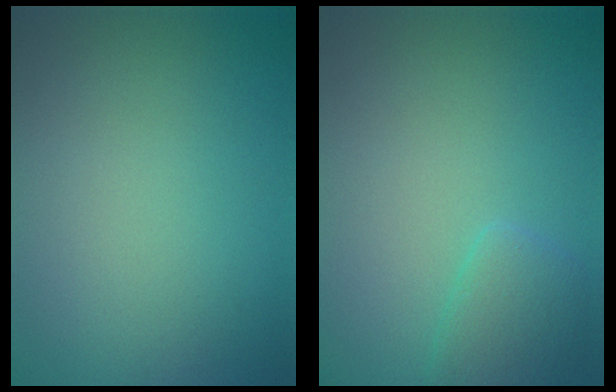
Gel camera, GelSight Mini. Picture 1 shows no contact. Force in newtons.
{"total": 2.1, "press": 2.1, "slide": 0.2}